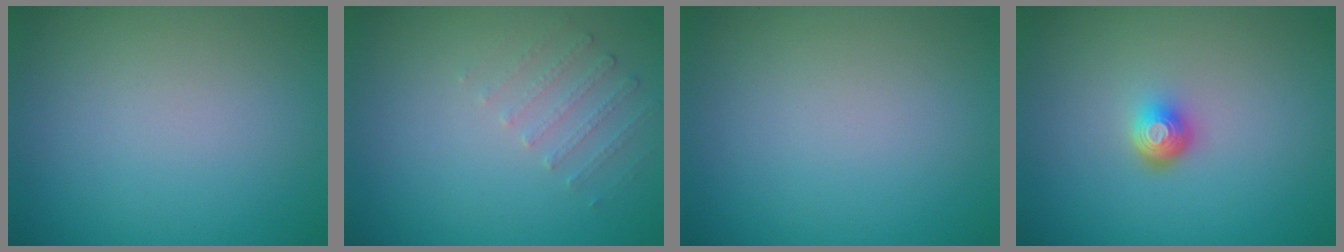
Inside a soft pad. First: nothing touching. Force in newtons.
{"total": 1.3, "press": 0.9, "slide": 1.0}
{"total": 0.0}
{"total": 2.2, "press": 1.5, "slide": 1.6}